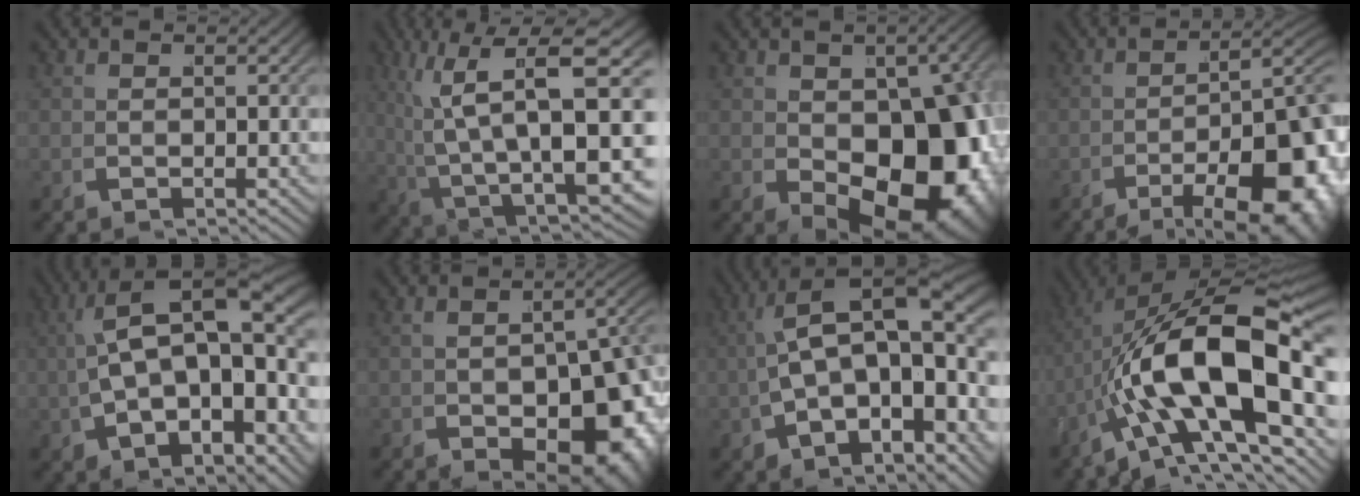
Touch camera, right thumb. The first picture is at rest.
{"total": 14.8, "force": [-0.8, 8.1, 12.4], "torque": [-0.224, -0.056, 0.032]}
{"total": 16.6, "force": [-1.8, 10.3, 12.9], "torque": [-0.199, -0.068, 0.010]}
{"total": 14.7, "force": [-3.9, 7.5, 12.0], "torque": [-0.165, -0.039, -0.041]}
{"total": 14.4, "force": [2.3, 8.3, 11.5], "torque": [-0.198, 0.010, 0.030]}
{"total": 12.5, "force": [-2.5, 7.4, 9.8], "torque": [-0.140, -0.044, -0.010]}
{"total": 13.8, "force": [0.9, 8.5, 10.9], "torque": [-0.197, -0.008, 0.014]}
{"total": 18.0, "force": [-0.8, 9.4, 15.3], "torque": [-0.289, -0.057, 0.024]}